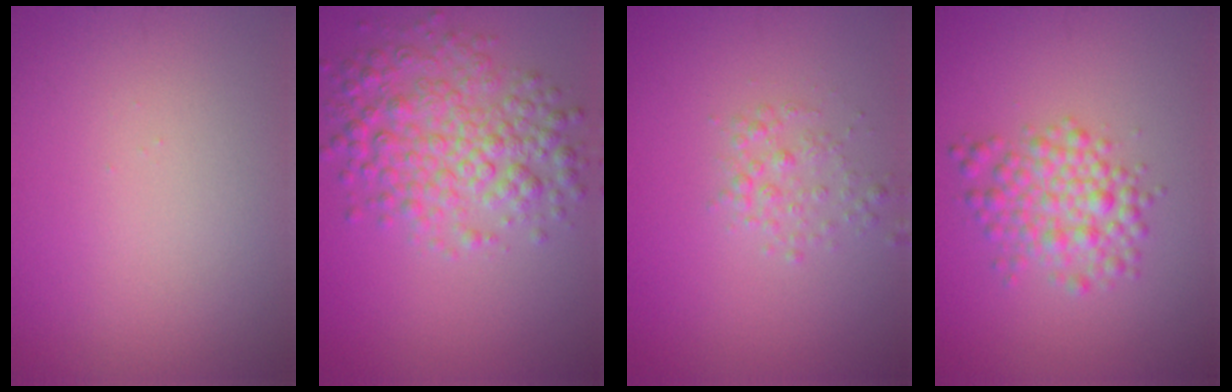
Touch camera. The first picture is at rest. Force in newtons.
{"total": 5.8, "press": 5.8, "slide": 0.0}
{"total": 1.7, "press": 1.7, "slide": 0.1}
{"total": 3.8, "press": 3.8, "slide": 0.0}